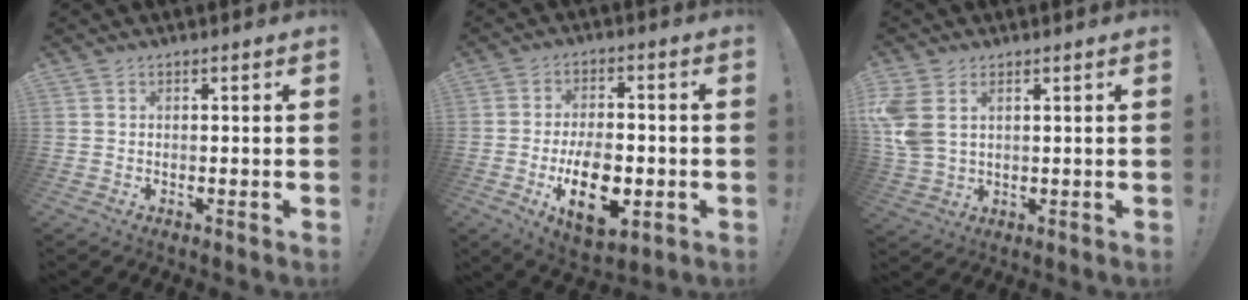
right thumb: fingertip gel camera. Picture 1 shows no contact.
{"total": 15.4, "force": [-4.6, 8.5, 12.0], "torque": [-0.193, 0.009, -0.071]}
{"total": 7.0, "force": [2.9, 4.5, 4.5], "torque": [-0.096, -0.014, 0.056]}